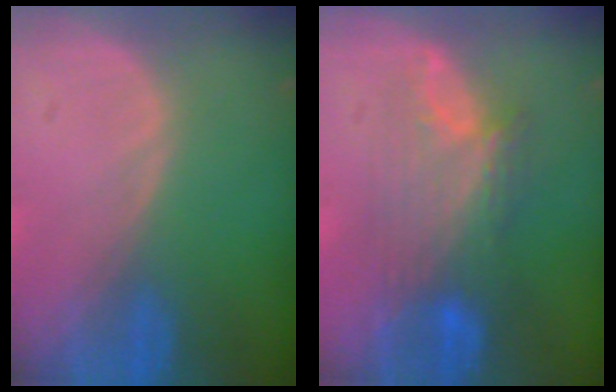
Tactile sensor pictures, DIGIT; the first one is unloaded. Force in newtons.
{"total": 8.6, "press": 7.8, "slide": 3.6}